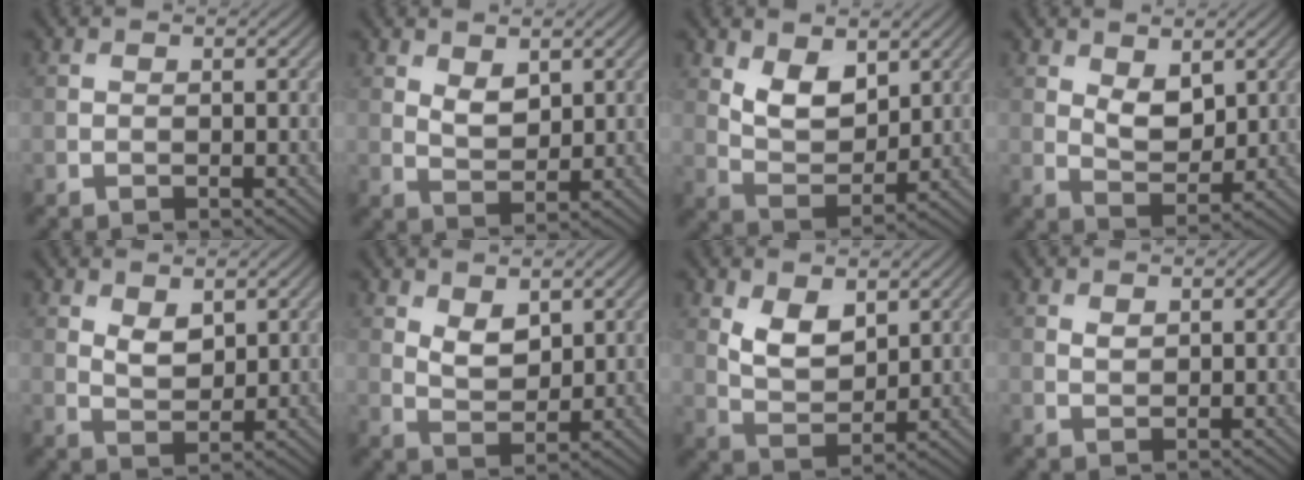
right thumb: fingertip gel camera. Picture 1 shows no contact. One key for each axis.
{"total": 3.1, "fx": 1.7, "fy": 1.6, "fz": 2.1, "tx": -0.045, "ty": -0.006, "tz": 0.037}
{"total": 6.3, "fx": 3.2, "fy": 3.5, "fz": 4.2, "tx": -0.086, "ty": -0.017, "tz": 0.057}
{"total": 4.4, "fx": 2.1, "fy": 2.3, "fz": 3.1, "tx": -0.063, "ty": -0.008, "tz": 0.038}
{"total": 3.2, "fx": 1.8, "fy": 1.7, "fz": 2.1, "tx": -0.046, "ty": -0.007, "tz": 0.038}
{"total": 3.9, "fx": 2.1, "fy": 2.1, "fz": 2.6, "tx": -0.056, "ty": -0.008, "tz": 0.043}
{"total": 5.6, "fx": 2.6, "fy": 3.1, "fz": 3.8, "tx": -0.082, "ty": -0.013, "tz": 0.053}
{"total": 1.0, "fx": 0.7, "fy": 0.6, "fz": 0.6, "tx": -0.014, "ty": -0.003, "tz": 0.015}